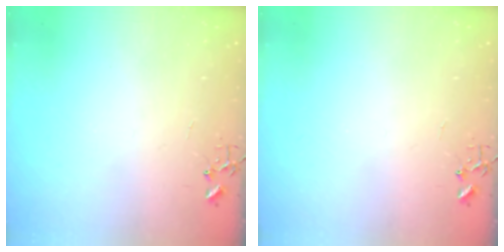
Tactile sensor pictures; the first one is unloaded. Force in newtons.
{"total": 0.0}